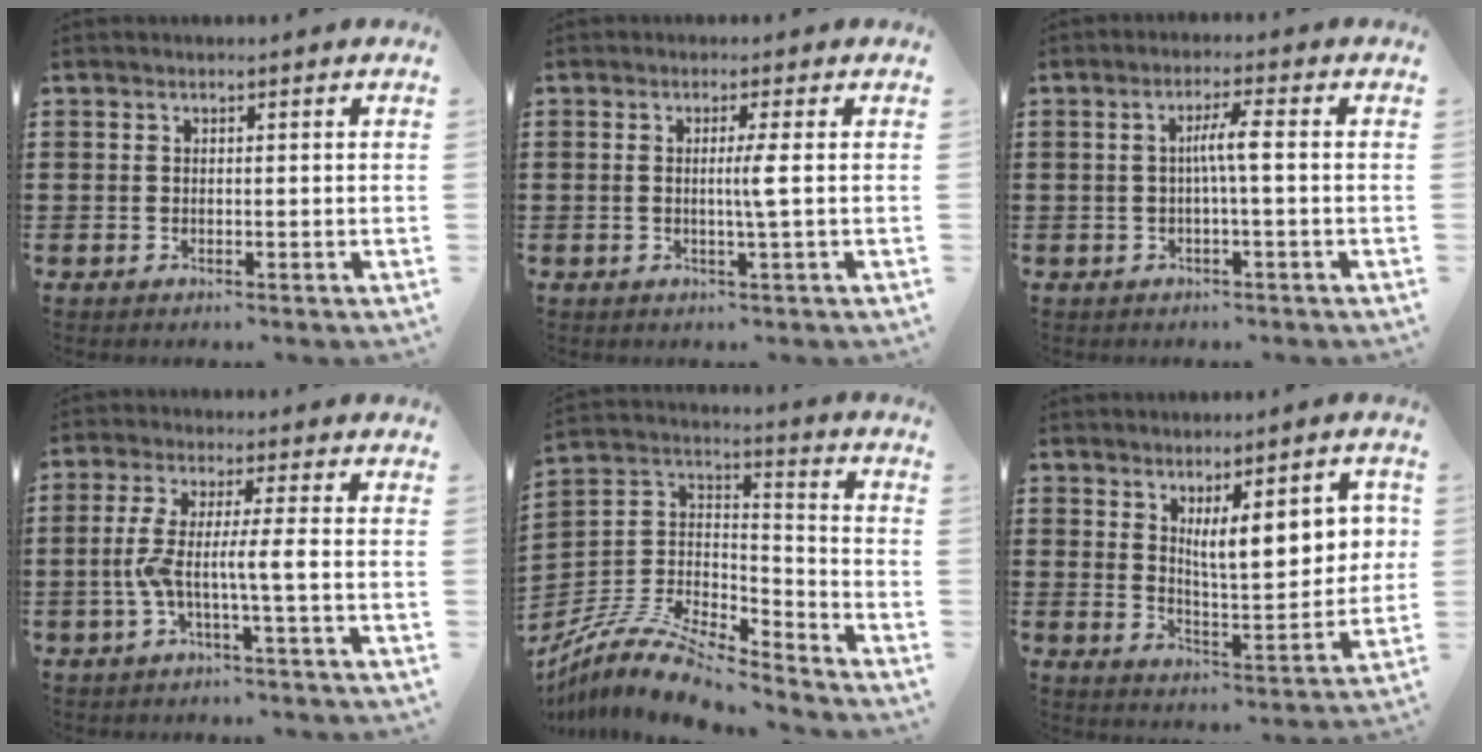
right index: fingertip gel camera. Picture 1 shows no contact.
{"total": 2.8, "force": [0.0, -0.7, 2.7], "torque": [-0.050, -0.011, -0.005]}
{"total": 3.6, "force": [-0.2, 0.0, 3.6], "torque": [-0.068, 0.000, -0.009]}
{"total": 6.1, "force": [-1.5, -0.1, 5.9], "torque": [-0.129, -0.010, -0.038]}
{"total": 10.5, "force": [-9.0, 2.8, 4.6], "torque": [-0.099, 0.018, -0.180]}
{"total": 9.4, "force": [3.6, 3.1, 8.1], "torque": [-0.136, -0.002, 0.058]}